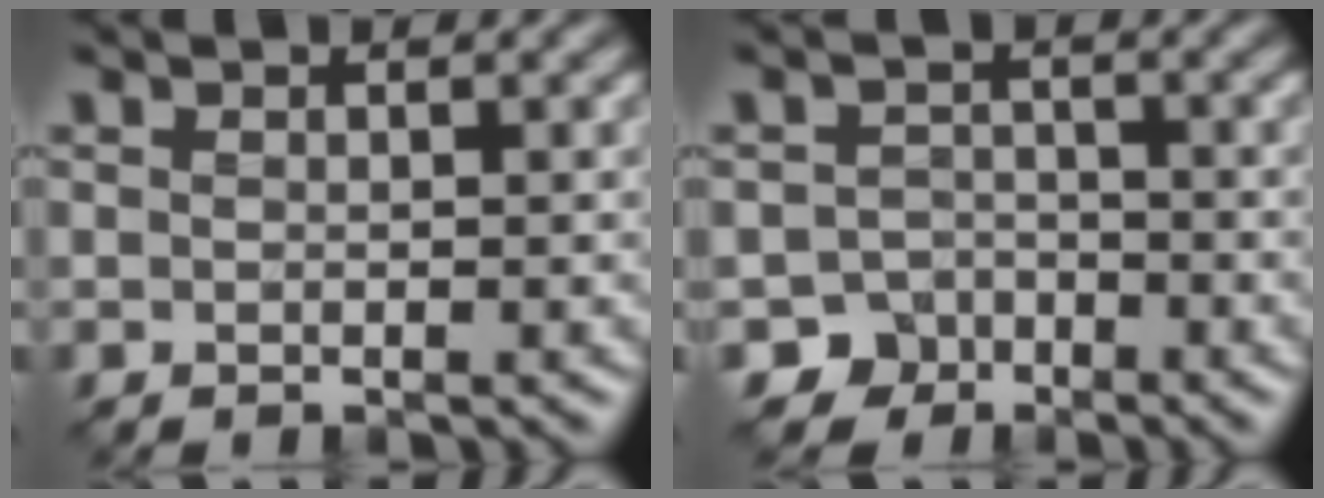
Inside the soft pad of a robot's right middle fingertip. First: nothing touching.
{"total": 3.4, "force": [-2.5, 2.3, -0.1], "torque": [0.020, 0.002, -0.040]}